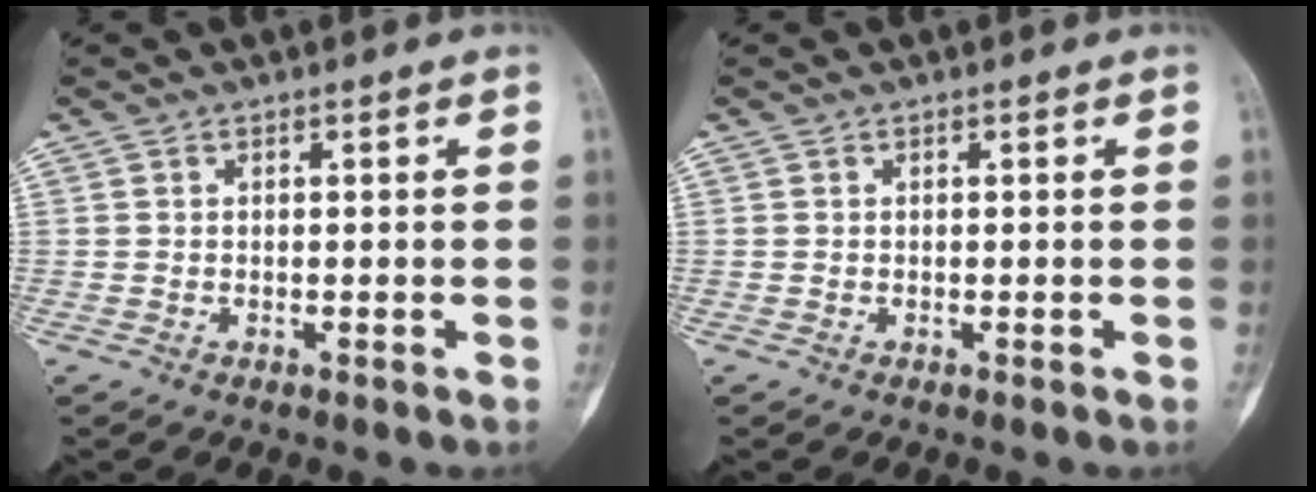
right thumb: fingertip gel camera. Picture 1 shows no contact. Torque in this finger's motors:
{"motor_torque": [0.00, 0.00, 0.05, 0.02, 0.00]}